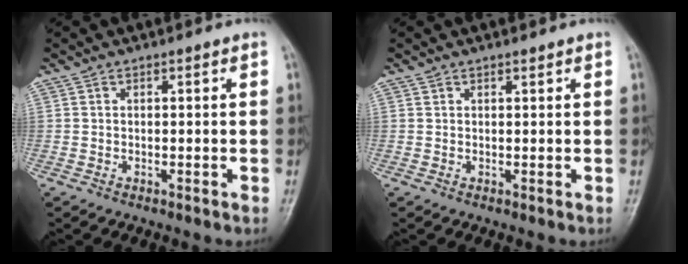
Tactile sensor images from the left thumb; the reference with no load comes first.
{"total": 0.6, "force": [0.6, 0.2, 0.1], "torque": [-0.003, -0.005, 0.009]}